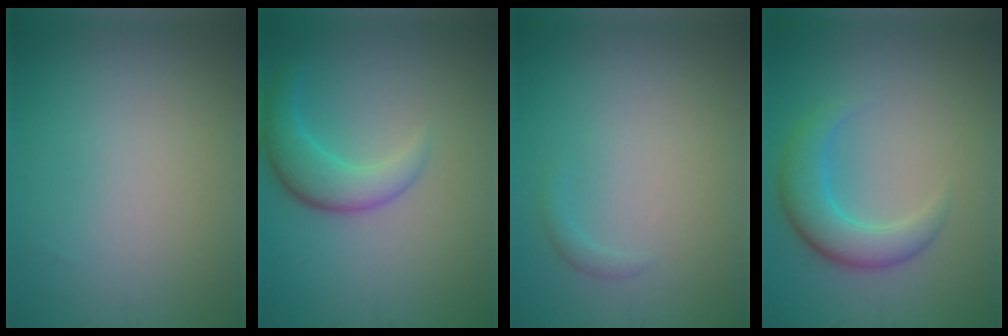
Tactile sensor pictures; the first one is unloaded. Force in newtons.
{"total": 3.4, "press": 3.4, "slide": 0.2}
{"total": 0.7, "press": 0.7, "slide": 0.1}
{"total": 4.1, "press": 4.0, "slide": 0.1}